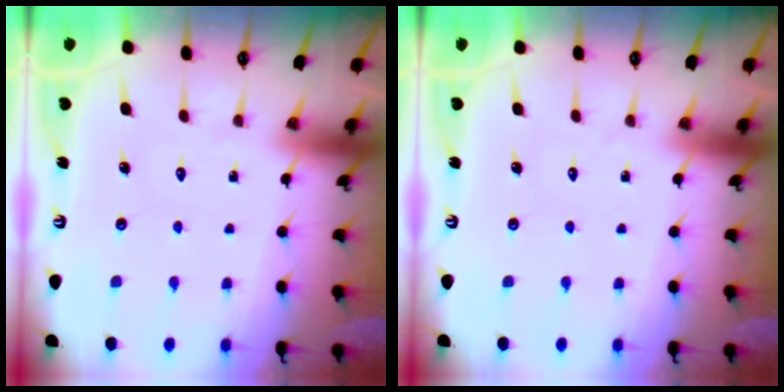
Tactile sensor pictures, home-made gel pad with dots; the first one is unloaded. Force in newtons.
{"total": 0.0}